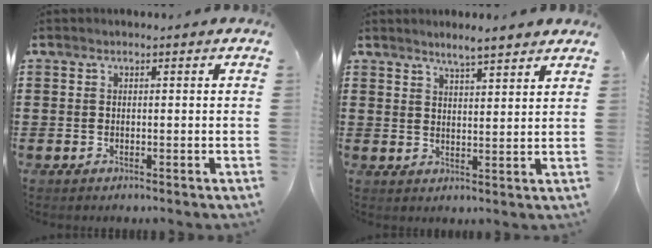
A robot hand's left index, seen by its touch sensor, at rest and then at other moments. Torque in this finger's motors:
{"motor_torque": [0.92, 1.22, 0.38, 0.03]}